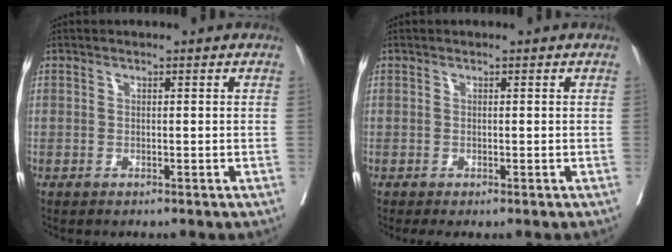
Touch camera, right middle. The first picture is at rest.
{"total": 0.8, "force": [-0.5, 0.3, 0.6], "torque": [-0.007, -0.003, -0.005]}